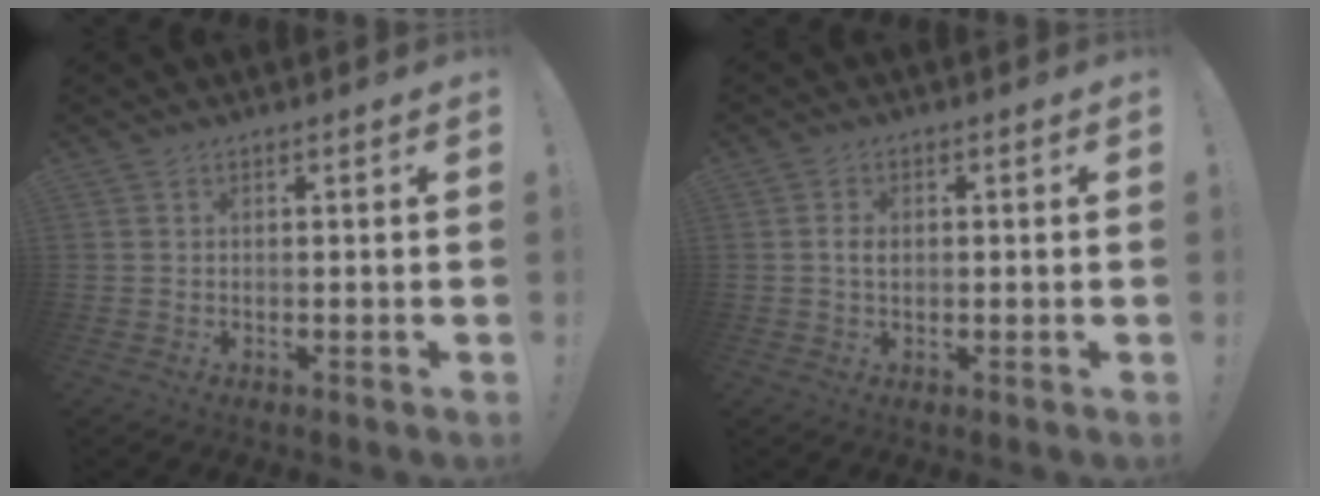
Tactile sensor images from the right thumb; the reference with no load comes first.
{"total": 2.5, "force": [0.1, 1.6, 2.0], "torque": [-0.029, 0.004, 0.000]}